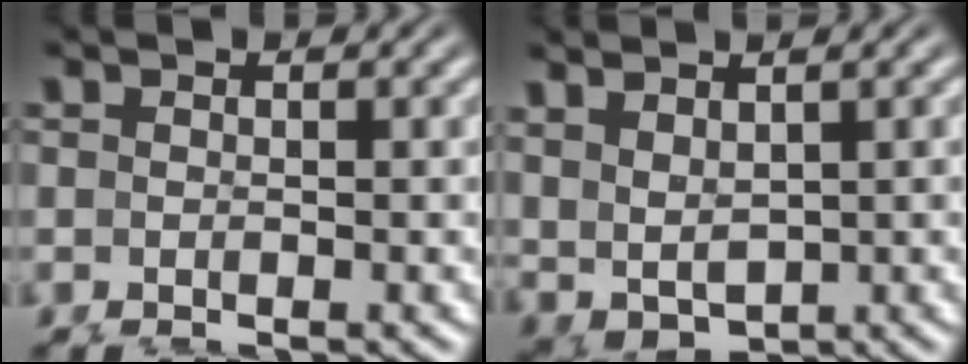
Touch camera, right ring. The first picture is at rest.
{"total": 2.0, "force": [1.9, 0.4, 0.5], "torque": [-0.009, -0.003, 0.052]}